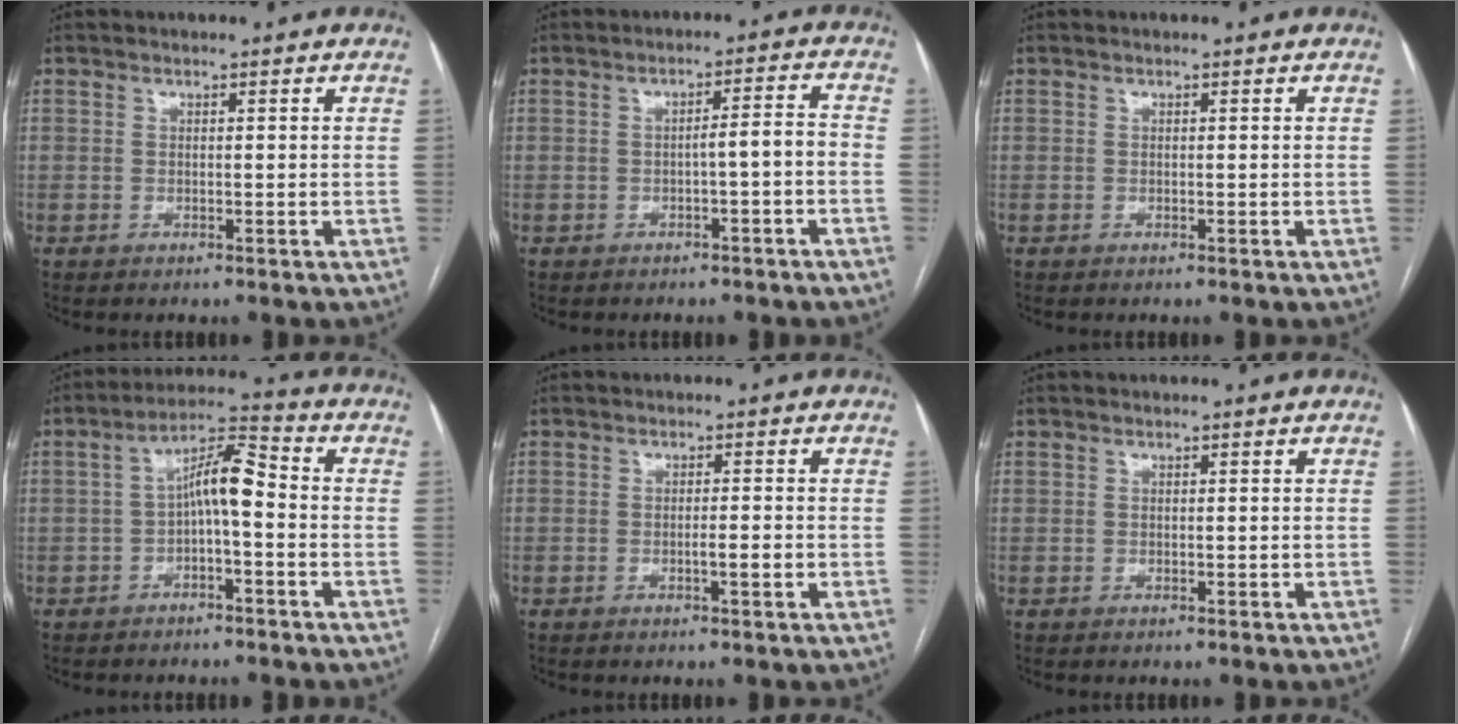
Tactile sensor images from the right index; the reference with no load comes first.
{"total": 3.7, "force": [-1.4, 0.3, 3.4], "torque": [-0.043, 0.016, -0.020]}
{"total": 0.0}
{"total": 7.4, "force": [-0.8, 1.7, 7.1], "torque": [-0.127, 0.031, -0.016]}
{"total": 2.2, "force": [-0.6, 0.2, 2.1], "torque": [-0.036, 0.001, -0.008]}
{"total": 0.0}